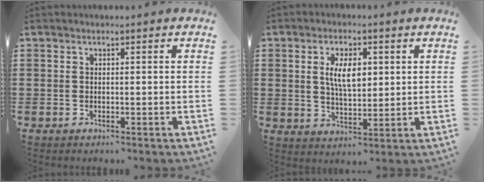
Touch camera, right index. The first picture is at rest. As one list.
[{"total": 6.3, "force": [1.4, 2.9, 5.4], "torque": [-0.105, 0.006, 0.022]}]